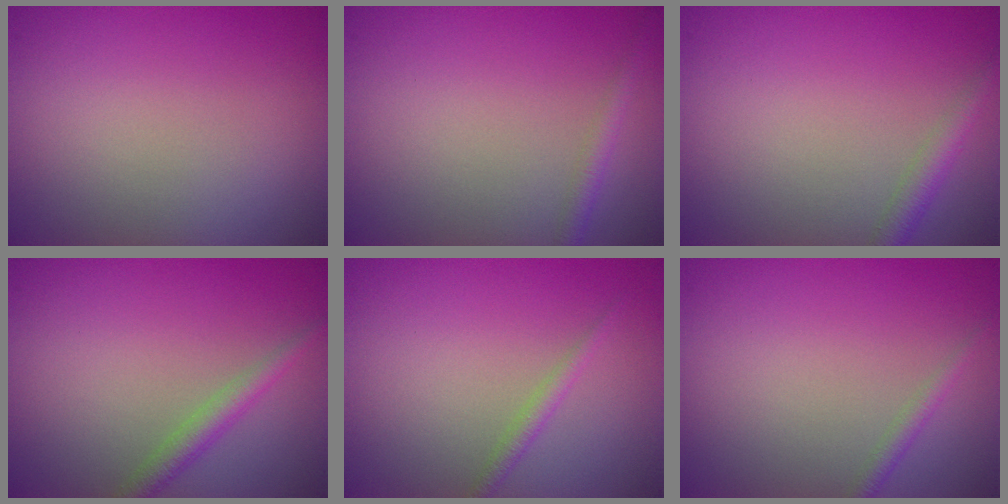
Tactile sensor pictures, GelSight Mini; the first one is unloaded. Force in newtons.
{"total": 1.6, "press": 1.6, "slide": 0.1}
{"total": 2.2, "press": 2.2, "slide": 0.1}
{"total": 2.1, "press": 2.1, "slide": 0.0}
{"total": 1.2, "press": 1.2, "slide": 0.0}
{"total": 1.2, "press": 1.2, "slide": 0.1}